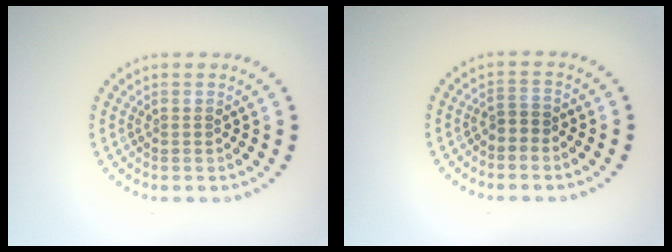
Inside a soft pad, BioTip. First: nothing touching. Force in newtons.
{"total": 1.3, "press": 1.0, "slide": 0.8}